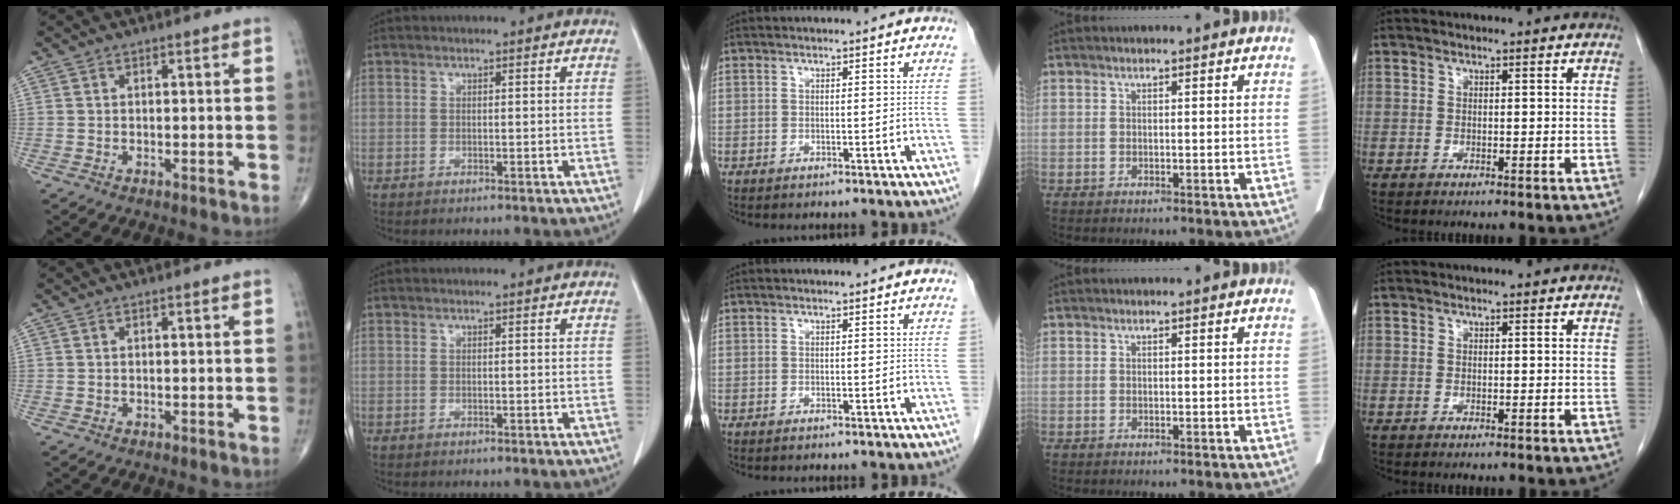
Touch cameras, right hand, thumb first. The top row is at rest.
{}